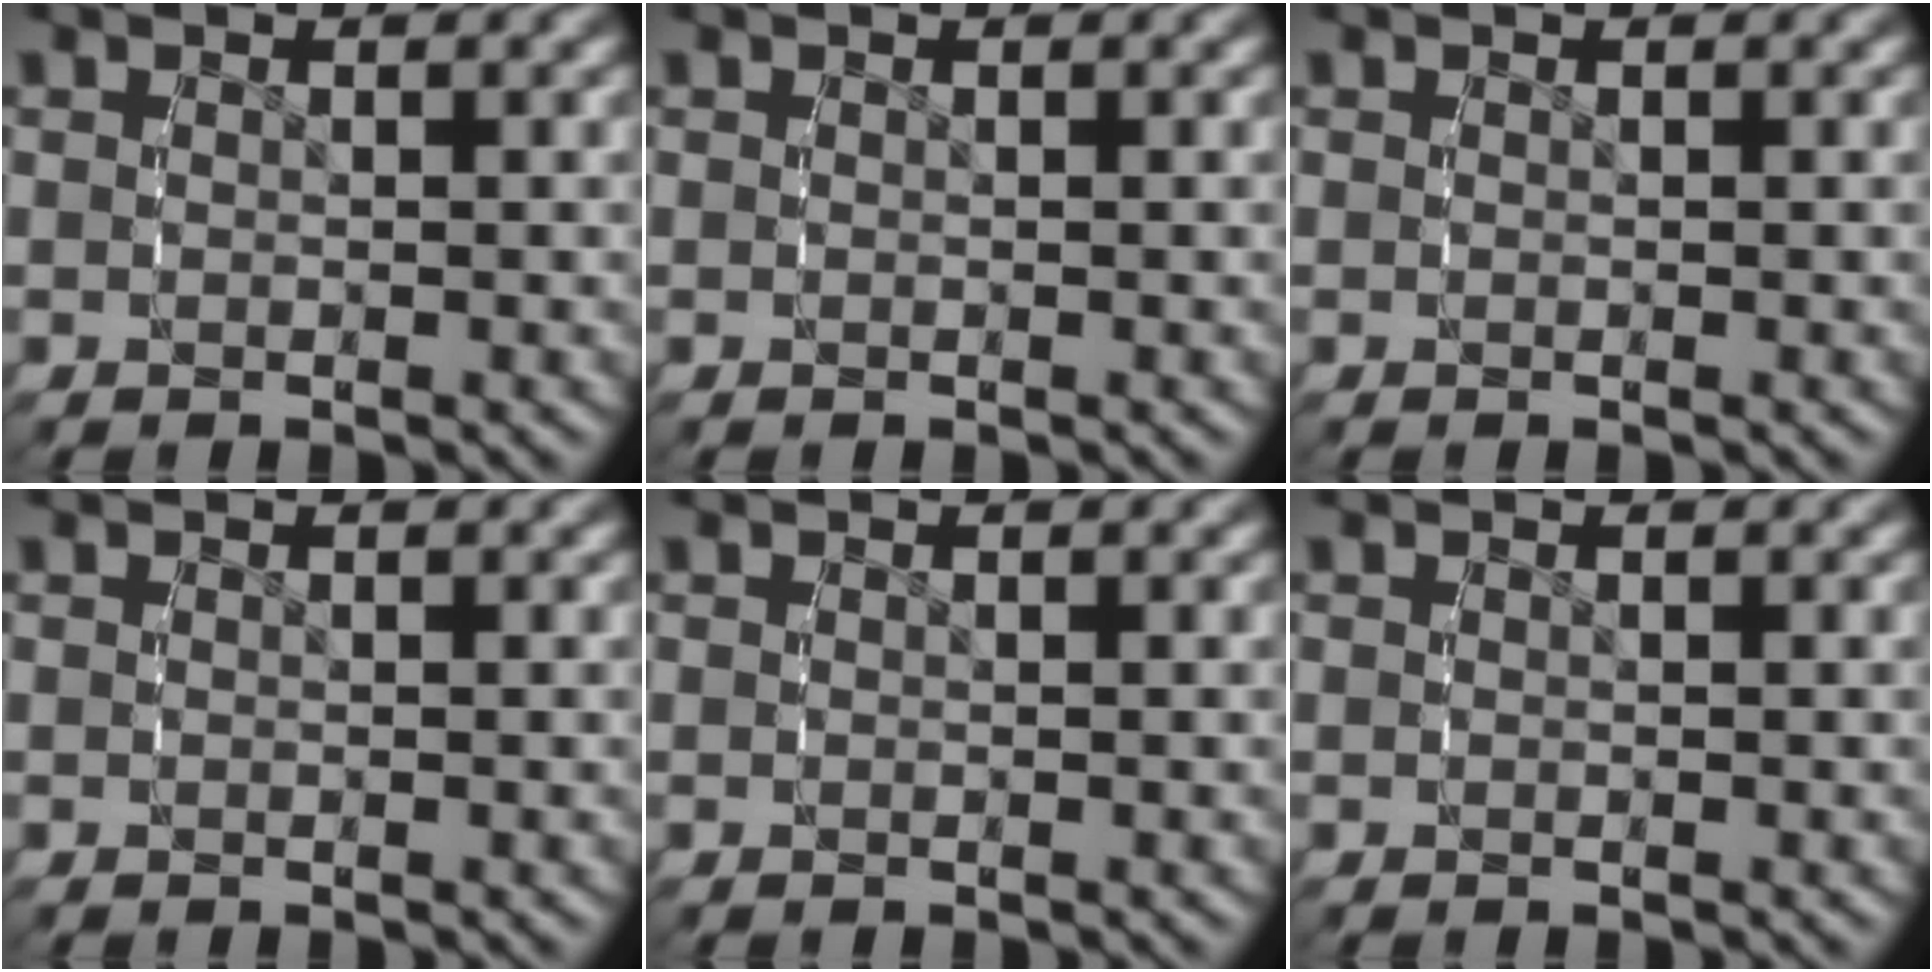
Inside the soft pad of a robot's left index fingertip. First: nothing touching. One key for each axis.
{"total": 0.0}
{"total": 0.0}
{"total": 0.0}
{"total": 0.0}
{"total": 0.0}